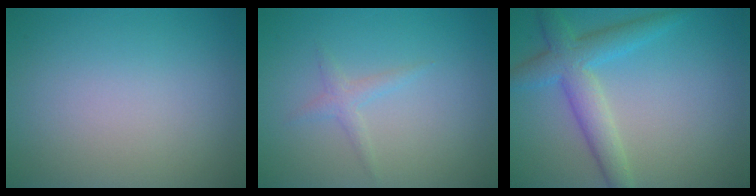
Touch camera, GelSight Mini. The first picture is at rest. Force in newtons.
{"total": 1.2, "press": 1.2, "slide": 0.1}
{"total": 4.5, "press": 4.5, "slide": 0.2}